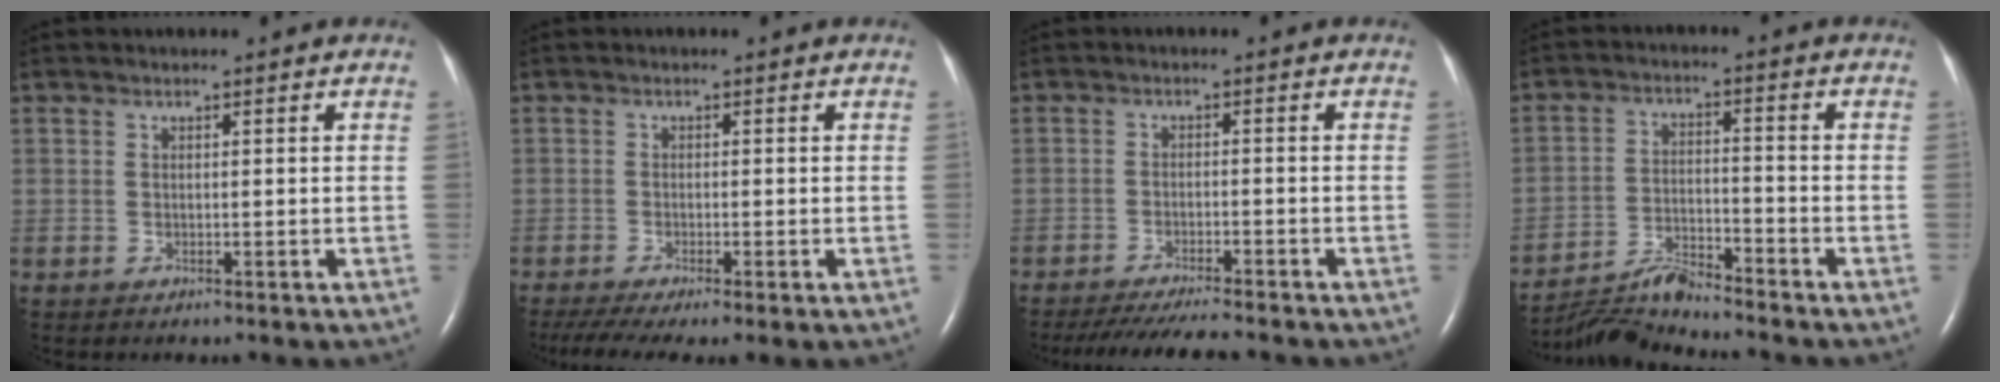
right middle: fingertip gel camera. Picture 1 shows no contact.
{"total": 7.6, "force": [-5.3, 1.2, 5.3], "torque": [-0.094, -0.017, -0.091]}
{"total": 9.2, "force": [-8.3, 0.3, 3.9], "torque": [-0.060, -0.019, -0.127]}
{"total": 6.9, "force": [-6.8, -1.2, 0.8], "torque": [-0.027, -0.009, -0.125]}